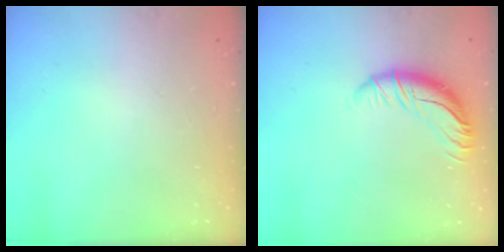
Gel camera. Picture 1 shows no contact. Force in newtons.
{"total": 12.4, "press": 12.3, "slide": 1.5}